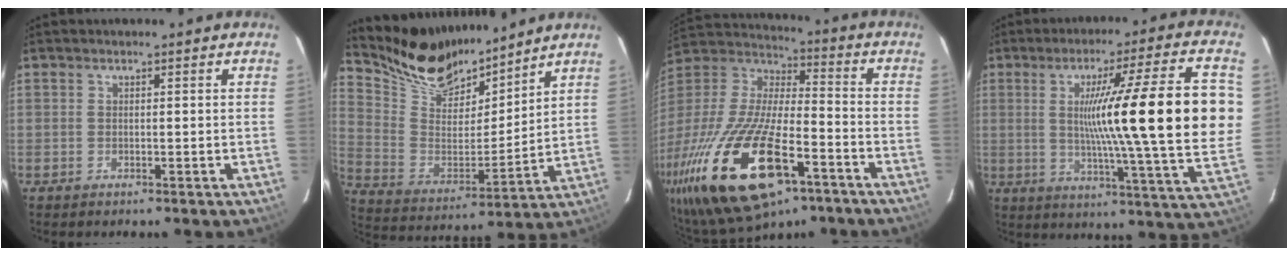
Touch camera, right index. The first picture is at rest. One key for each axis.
{"total": 16.9, "fx": 14.7, "fy": 6.5, "fz": 5.3, "tx": -0.141, "ty": 0.000, "tz": 0.271}
{"total": 31.0, "fx": -15.8, "fy": 11.8, "fz": 23.9, "tx": -0.500, "ty": -0.064, "tz": -0.275}
{"total": 25.0, "fx": 3.5, "fy": 0.4, "fz": 24.7, "tx": -0.357, "ty": 0.000, "tz": 0.054}